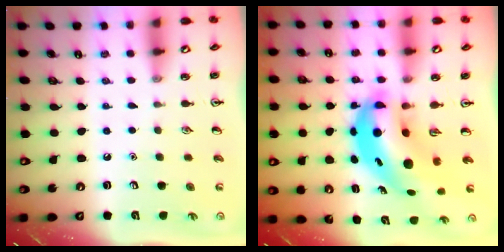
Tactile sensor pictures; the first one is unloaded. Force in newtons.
{"total": 10.6, "press": 10.2, "slide": 2.9}